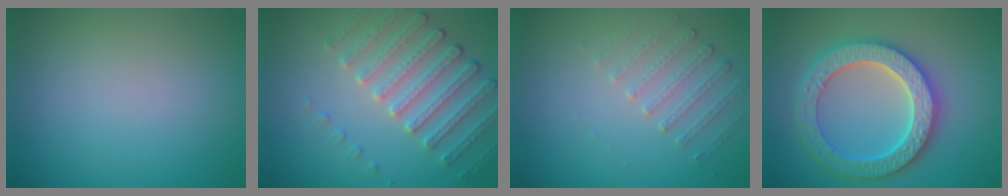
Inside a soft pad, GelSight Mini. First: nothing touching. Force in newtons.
{"total": 4.0, "press": 3.7, "slide": 1.5}
{"total": 1.7, "press": 1.2, "slide": 1.2}
{"total": 6.4, "press": 6.3, "slide": 1.4}